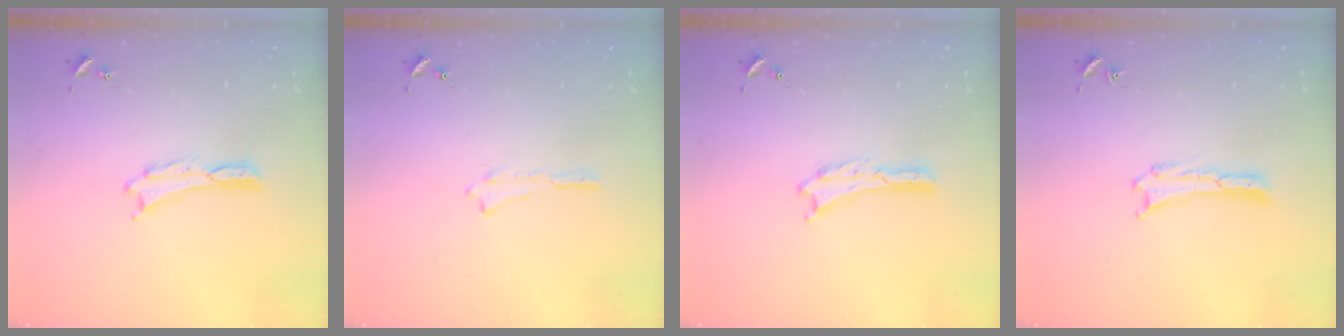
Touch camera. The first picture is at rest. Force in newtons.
{"total": 0.0}
{"total": 0.0}
{"total": 0.0}